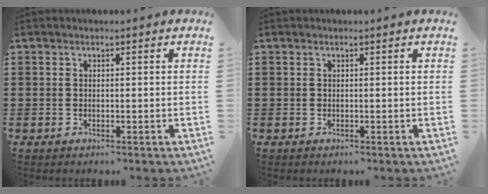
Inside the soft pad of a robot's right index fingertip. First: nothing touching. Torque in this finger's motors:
{"motor_torque": [-0.12, 0.47, 0.00, 0.00]}